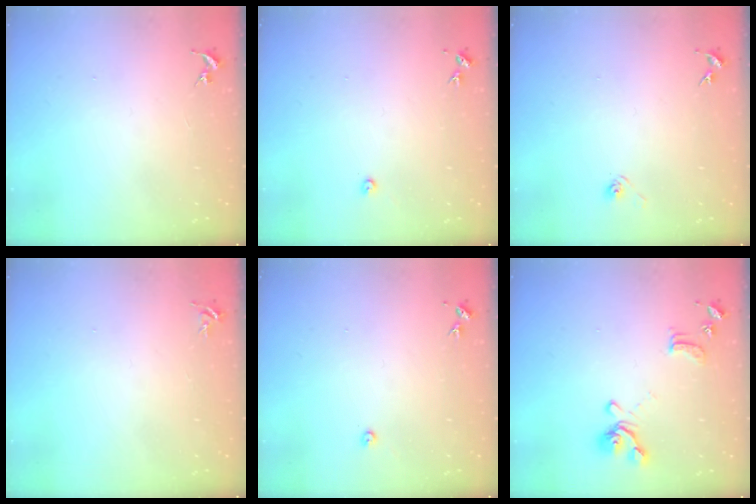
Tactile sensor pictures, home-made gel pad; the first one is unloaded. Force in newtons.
{"total": 2.4, "press": 2.4, "slide": 0.3}
{"total": 2.9, "press": 2.6, "slide": 1.4}
{"total": 4.4, "press": 4.4, "slide": 0.6}
{"total": 2.4, "press": 2.4, "slide": 0.3}
{"total": 12.6, "press": 12.5, "slide": 1.4}